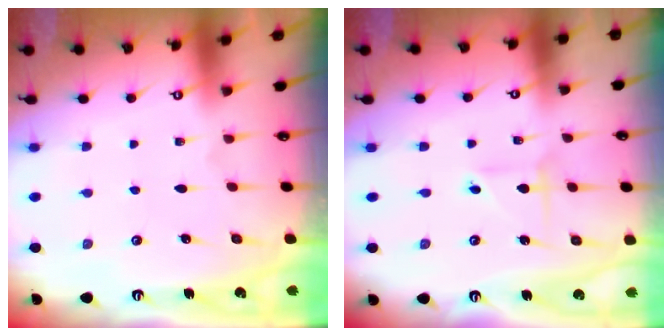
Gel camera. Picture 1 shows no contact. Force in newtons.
{"total": 2.6, "press": 2.6, "slide": 0.0}